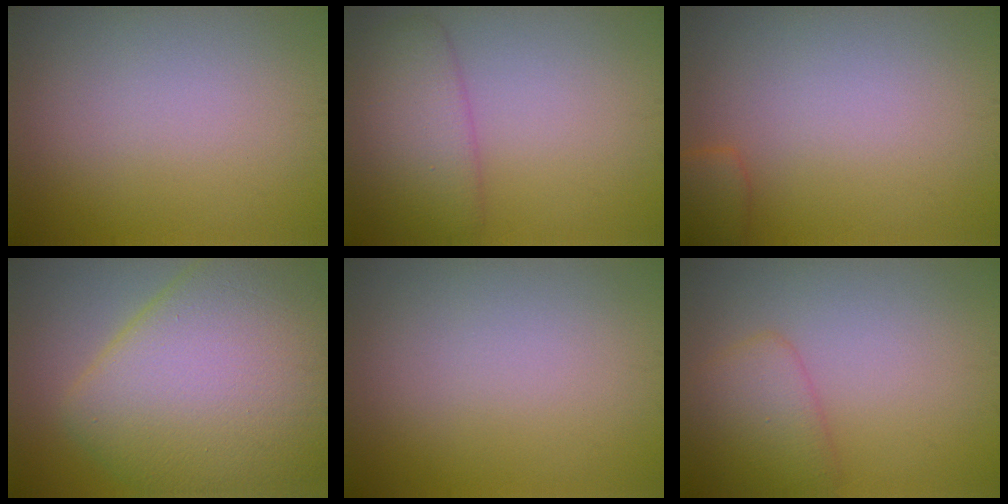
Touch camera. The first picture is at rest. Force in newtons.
{"total": 4.3, "press": 4.3, "slide": 0.2}
{"total": 1.9, "press": 1.9, "slide": 0.2}
{"total": 12.1, "press": 12.1, "slide": 0.3}
{"total": 0.0}
{"total": 2.9, "press": 2.9, "slide": 0.1}